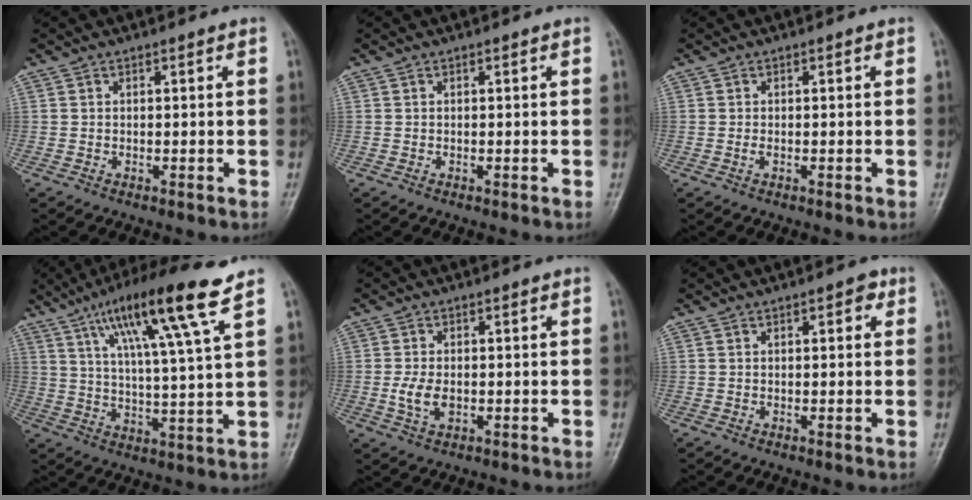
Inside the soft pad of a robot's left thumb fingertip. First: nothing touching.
{"total": 0.0}
{"total": 1.0, "force": [-0.1, 0.4, 0.9], "torque": [-0.019, 0.006, -0.001]}
{"total": 16.4, "force": [8.9, 1.0, 13.7], "torque": [-0.236, -0.023, 0.152]}
{"total": 4.4, "force": [-0.7, 2.6, 3.4], "torque": [-0.071, 0.001, -0.013]}
{"total": 2.3, "force": [0.9, 1.0, 1.8], "torque": [-0.016, 0.001, 0.009]}